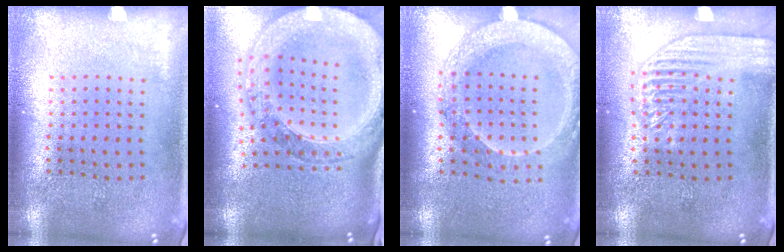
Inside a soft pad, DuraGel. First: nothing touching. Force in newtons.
{"total": 3.9, "press": 3.0, "slide": 2.5}
{"total": 2.1, "press": 2.0, "slide": 0.7}
{"total": 2.0, "press": 1.8, "slide": 0.7}